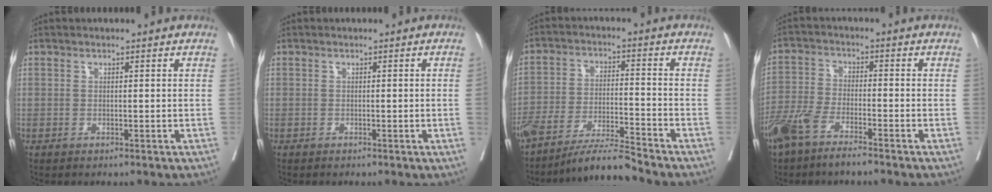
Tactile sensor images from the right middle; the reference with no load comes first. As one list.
[{"total": 0.9, "force": [-0.1, -0.4, 0.8], "torque": [-0.003, 0.002, -0.002]}, {"total": 9.1, "force": [-8.2, -1.0, 3.7], "torque": [-0.063, -0.007, -0.151]}, {"total": 6.7, "force": [-5.1, 1.4, 4.2], "torque": [-0.098, -0.006, -0.103]}]